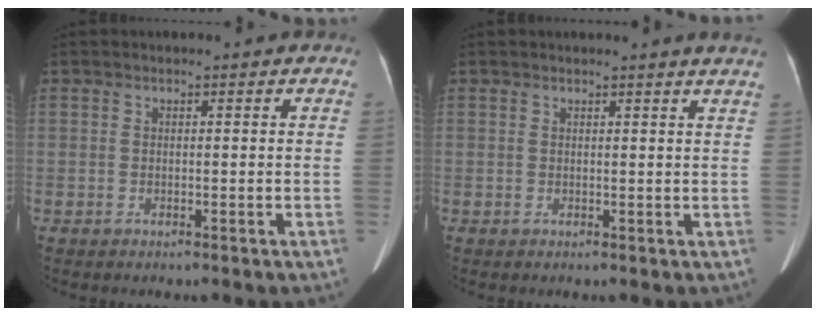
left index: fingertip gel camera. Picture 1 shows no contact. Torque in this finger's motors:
{"motor_torque": [-0.12, -0.12, -0.09, -0.03]}